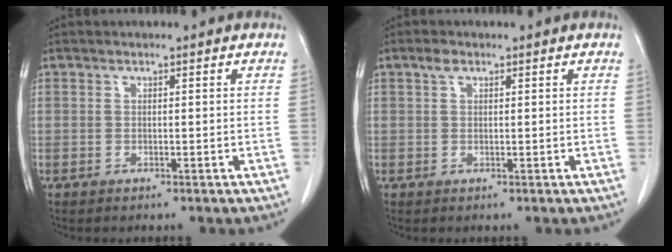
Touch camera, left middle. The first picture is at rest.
{"total": 1.3, "force": [0.8, 0.7, 0.8], "torque": [-0.017, 0.008, 0.014]}